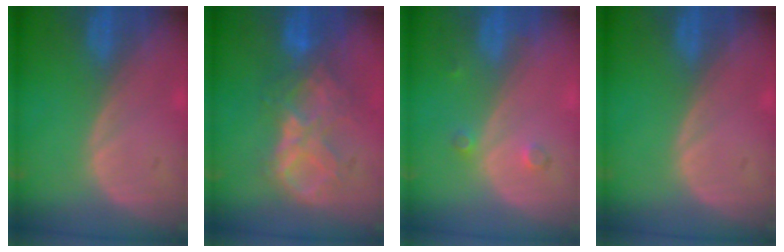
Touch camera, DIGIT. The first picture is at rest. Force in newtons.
{"total": 8.6, "press": 7.7, "slide": 3.8}
{"total": 2.1, "press": 1.8, "slide": 1.1}
{"total": 0.0}